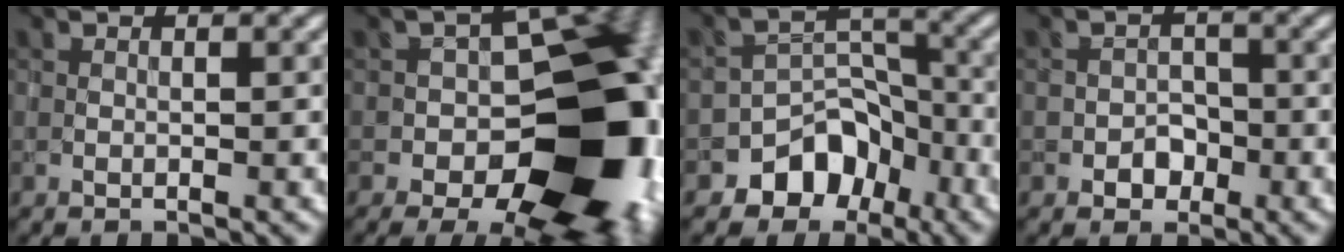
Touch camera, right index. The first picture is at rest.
{"total": 17.8, "force": [-5.3, 11.2, 12.7], "torque": [-0.112, 0.019, -0.081]}
{"total": 6.5, "force": [-4.5, 4.3, 1.8], "torque": [-0.003, 0.006, -0.068]}
{"total": 2.1, "force": [-1.1, 1.6, 0.8], "torque": [-0.008, 0.004, -0.020]}